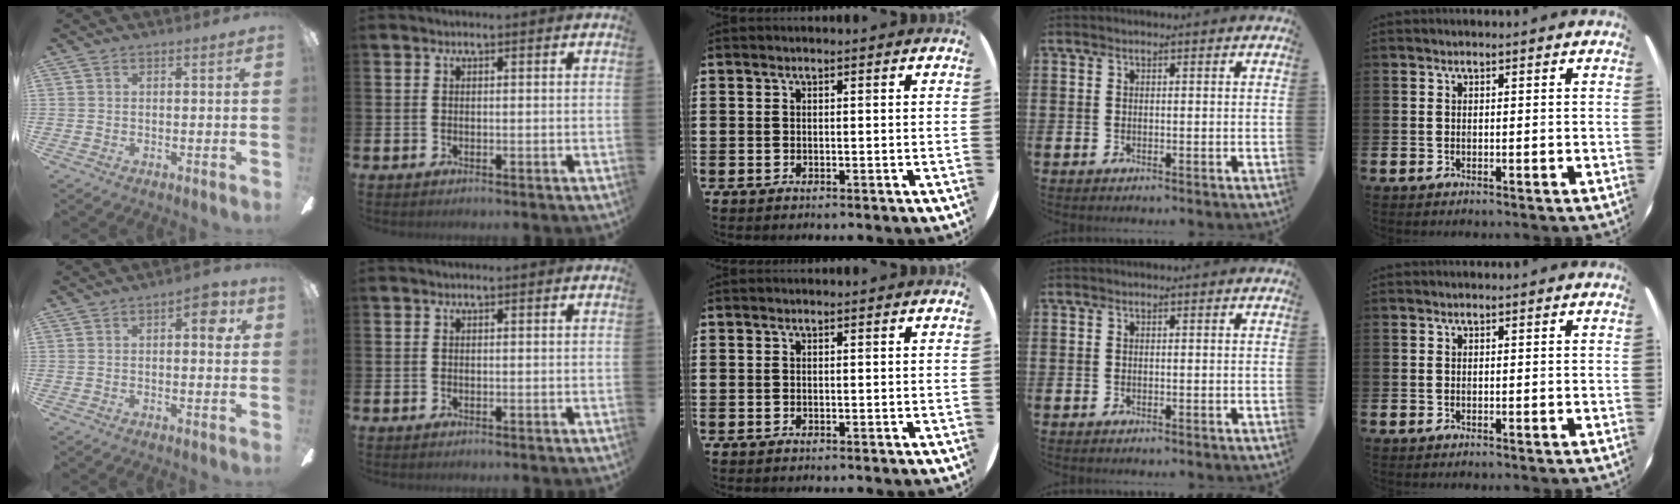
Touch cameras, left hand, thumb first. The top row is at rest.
{"thumb": {"total": 5.9, "force": [1.8, 2.3, 5.0], "torque": [-0.060, -0.002, 0.021]}}